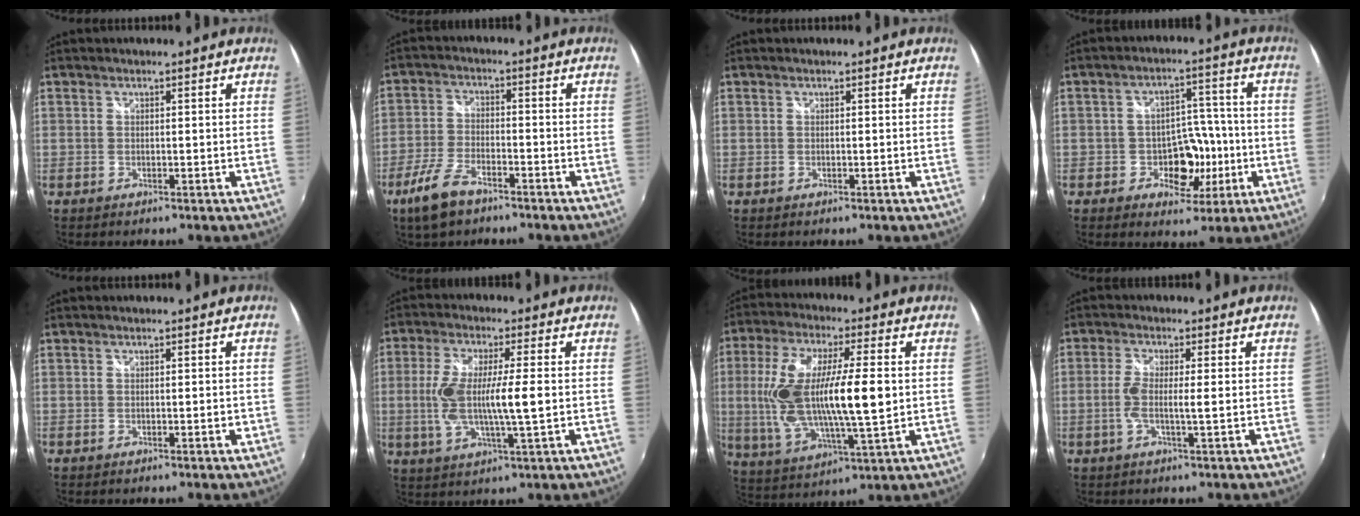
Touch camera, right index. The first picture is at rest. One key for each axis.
{"total": 8.2, "fx": -5.6, "fy": 3.4, "fz": 4.9, "tx": -0.122, "ty": -0.008, "tz": -0.109}
{"total": 0.0}
{"total": 9.3, "fx": -2.9, "fy": 7.0, "fz": 5.4, "tx": -0.090, "ty": 0.011, "tz": -0.036}
{"total": 0.7, "fx": -0.2, "fy": 0.3, "fz": 0.6, "tx": -0.007, "ty": 0.004, "tz": -0.001}
{"total": 11.5, "fx": -0.7, "fy": 2.2, "fz": 11.3, "tx": -0.214, "ty": -0.009, "tz": -0.010}
{"total": 19.6, "fx": 0.8, "fy": 6.2, "fz": 18.6, "tx": -0.355, "ty": -0.005, "tz": 0.020}
{"total": 4.3, "fx": -0.6, "fy": 0.3, "fz": 4.3, "tx": -0.086, "ty": -0.003, "tz": -0.016}